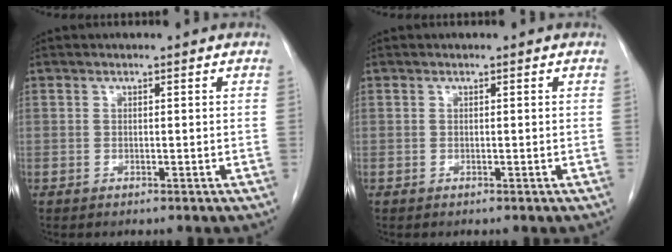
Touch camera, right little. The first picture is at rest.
{"total": 0.0}